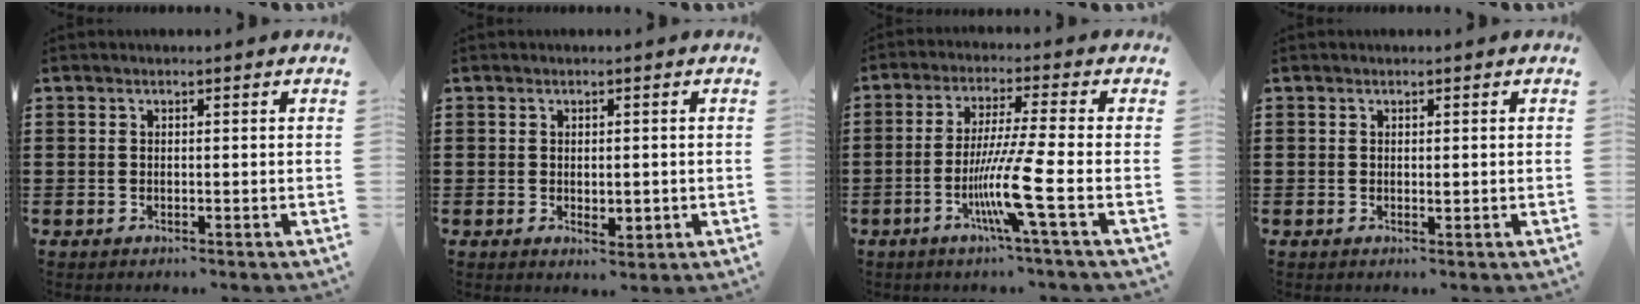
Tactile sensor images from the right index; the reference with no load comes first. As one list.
[{"total": 1.7, "force": [-0.1, 1.1, 1.3], "torque": [-0.025, 0.004, -0.002]}, {"total": 9.5, "force": [-3.4, -0.7, 8.8], "torque": [-0.183, -0.025, -0.071]}, {"total": 0.7, "force": [0.1, 0.3, 0.6], "torque": [-0.012, 0.001, 0.002]}]